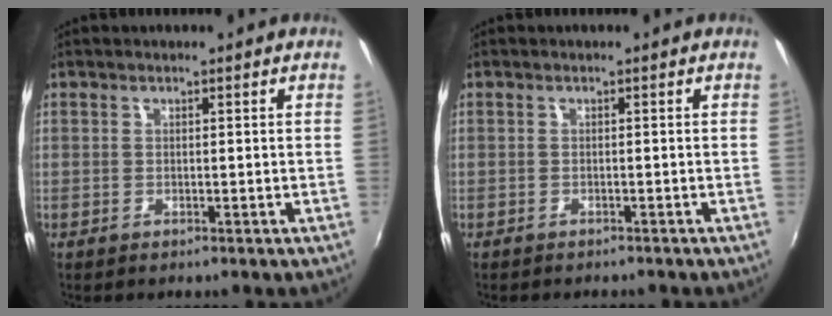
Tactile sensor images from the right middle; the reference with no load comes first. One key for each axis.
{"total": 1.5, "fx": -1.3, "fy": 0.6, "fz": 0.3, "tx": -0.011, "ty": -0.007, "tz": -0.019}